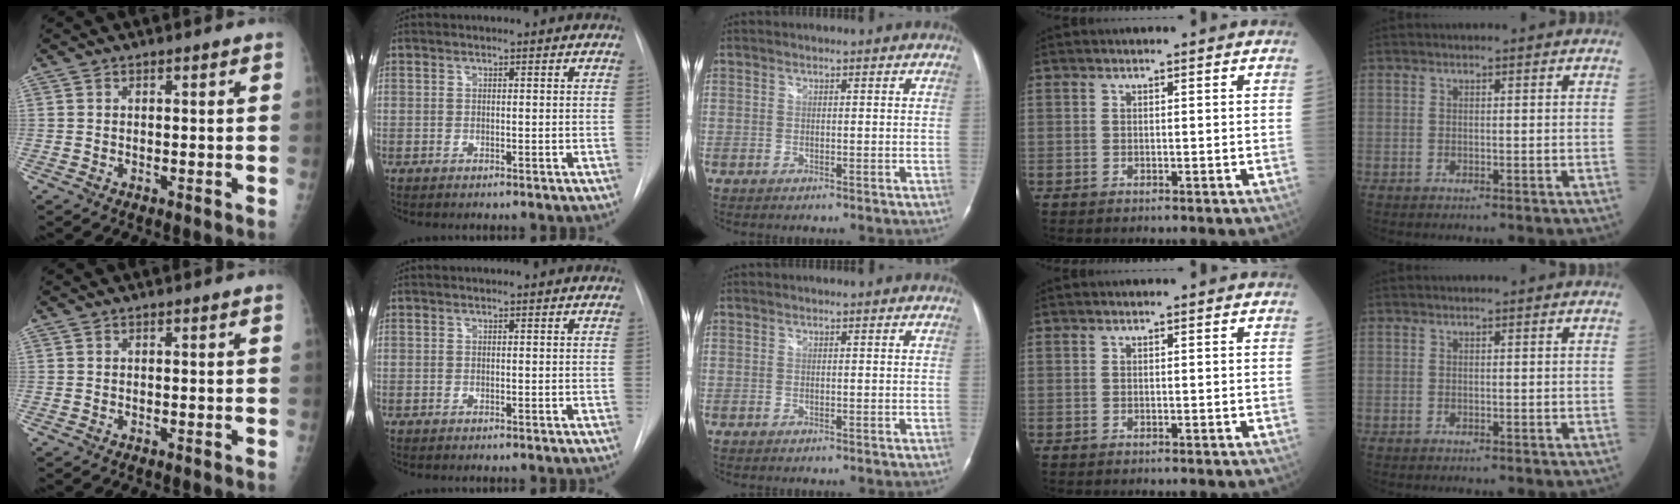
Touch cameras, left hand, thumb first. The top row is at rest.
{}